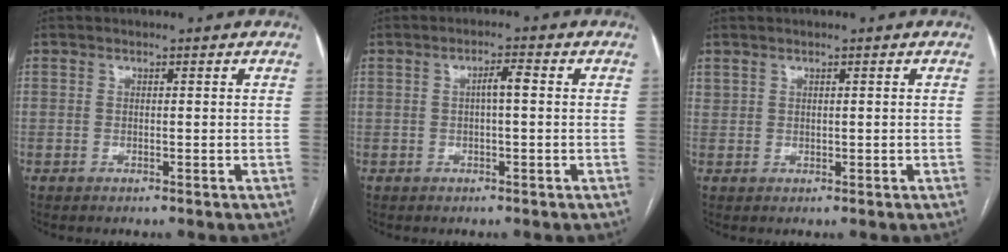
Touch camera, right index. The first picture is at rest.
{"total": 2.3, "force": [0.1, 0.3, 2.3], "torque": [-0.039, 0.005, 0.002]}
{"total": 0.8, "force": [0.7, 0.4, 0.0], "torque": [0.003, 0.003, 0.015]}